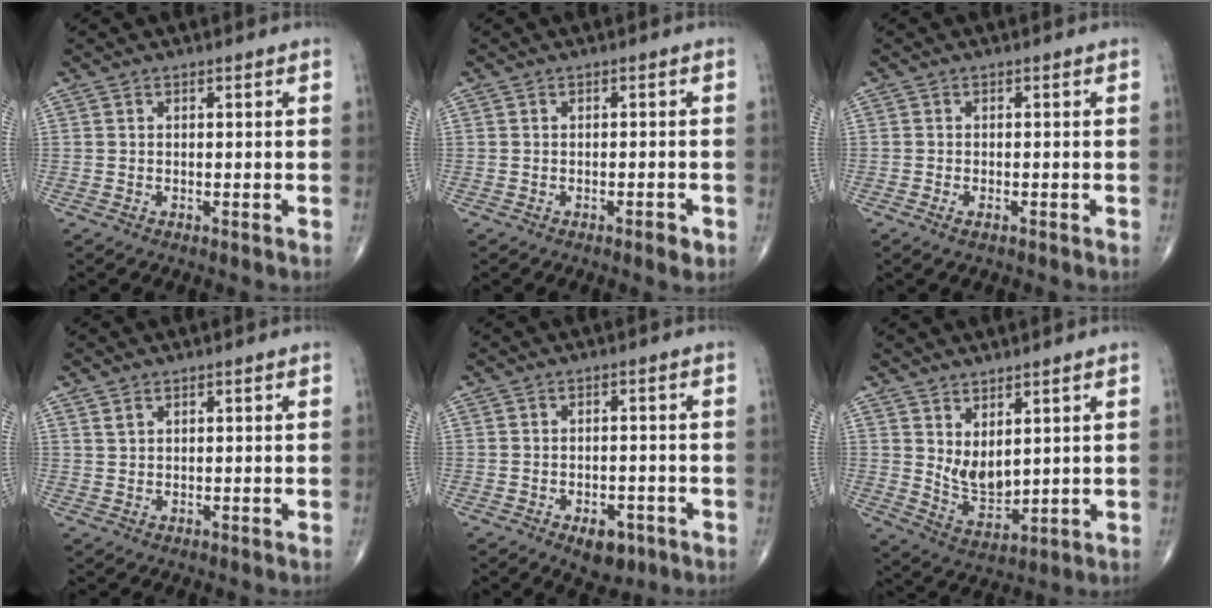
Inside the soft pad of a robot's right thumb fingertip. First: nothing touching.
{"total": 1.9, "force": [-1.0, 0.7, 1.4], "torque": [-0.019, 0.000, -0.015]}
{"total": 1.3, "force": [-0.8, 0.5, 1.0], "torque": [-0.022, 0.002, -0.014]}
{"total": 1.3, "force": [0.9, 0.6, 0.6], "torque": [-0.007, -0.001, 0.019]}
{"total": 5.5, "force": [-2.8, 3.2, 3.4], "torque": [-0.032, 0.012, -0.033]}
{"total": 7.0, "force": [2.7, 3.5, 5.4], "torque": [-0.083, -0.038, 0.066]}